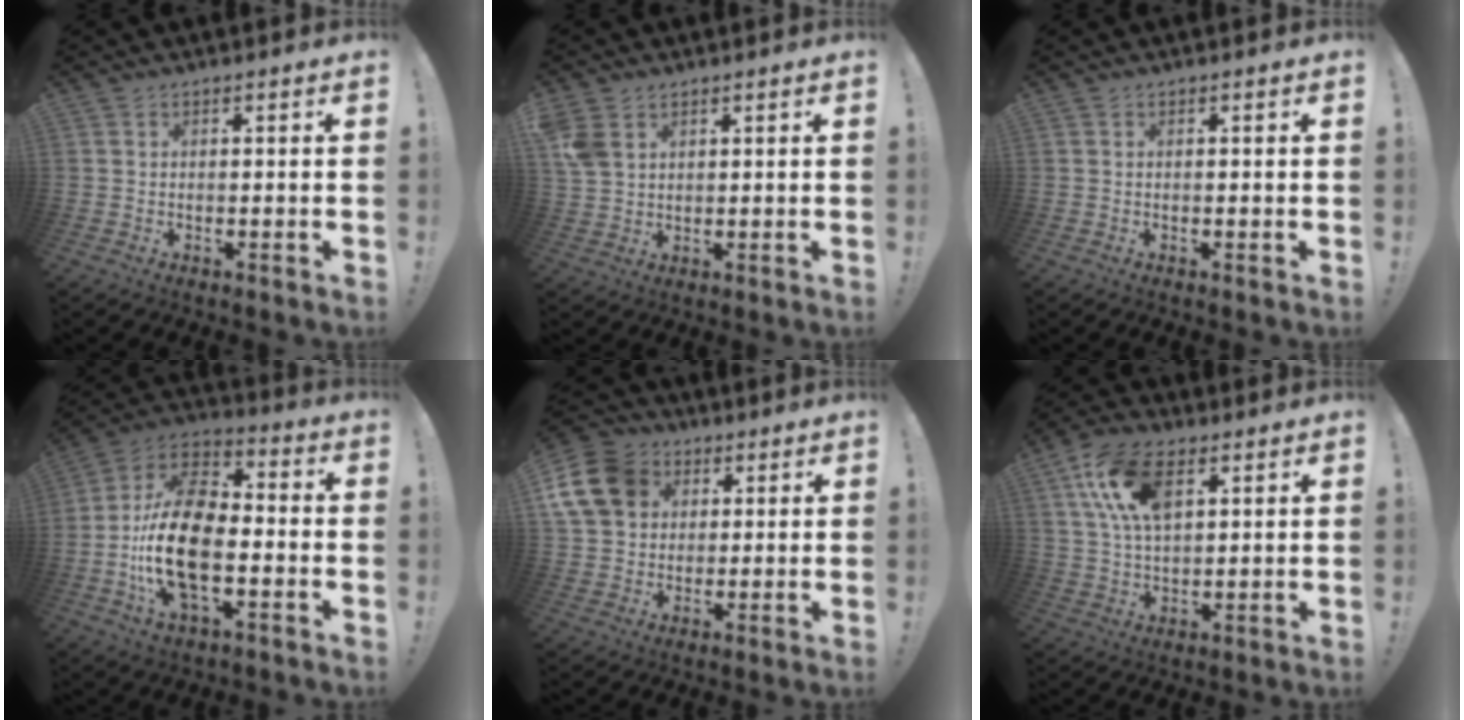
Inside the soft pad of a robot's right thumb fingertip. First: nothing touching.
{"total": 6.2, "force": [3.0, 4.3, 3.4], "torque": [-0.067, -0.007, 0.061]}
{"total": 0.0}
{"total": 21.2, "force": [-4.2, 11.9, 17.0], "torque": [-0.331, 0.021, -0.064]}
{"total": 15.3, "force": [4.4, 12.6, 7.5], "torque": [-0.136, -0.011, 0.092]}
{"total": 14.7, "force": [6.1, 8.1, 10.7], "torque": [-0.199, -0.007, 0.114]}